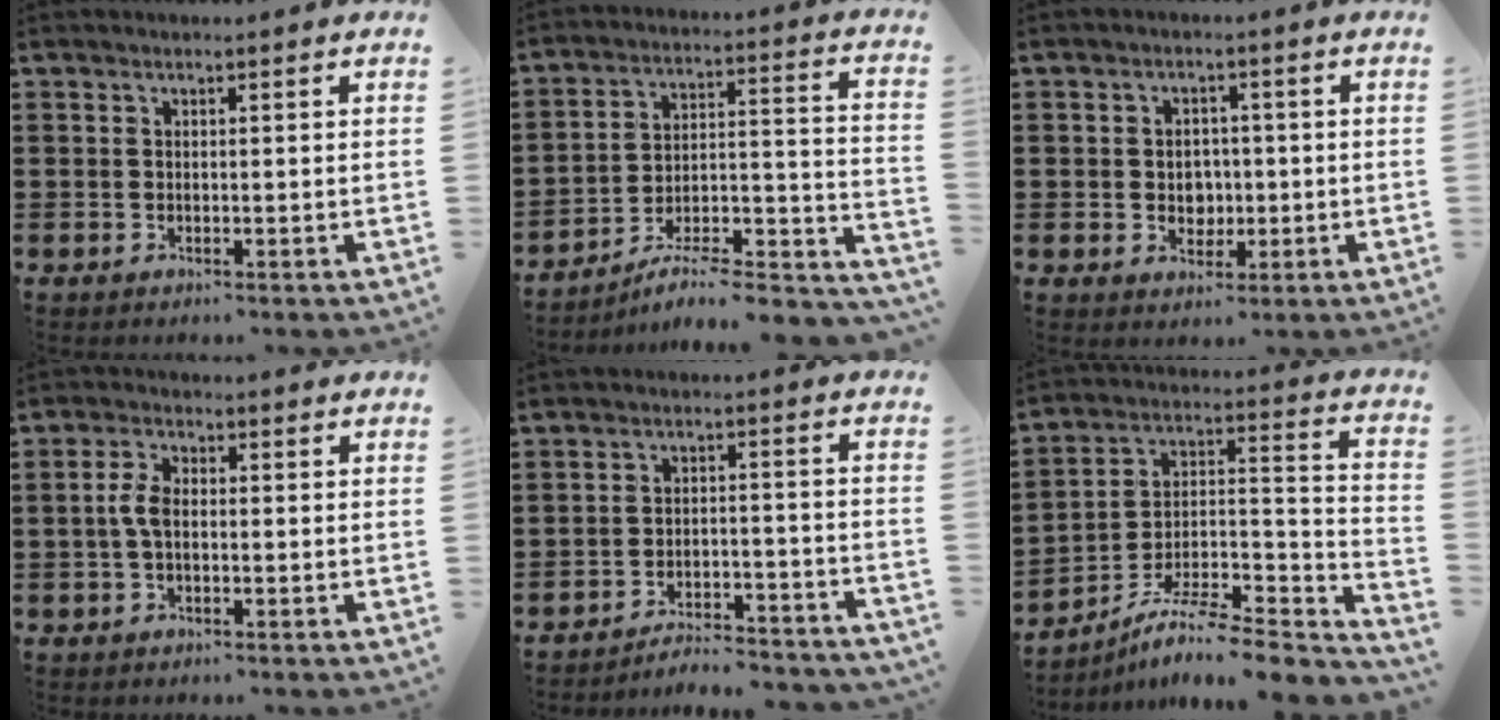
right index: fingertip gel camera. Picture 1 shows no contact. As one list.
[{"total": 5.9, "force": [-5.2, 0.5, 2.7], "torque": [-0.041, -0.011, -0.104]}, {"total": 3.4, "force": [-0.3, 3.1, 1.4], "torque": [-0.031, 0.001, -0.010]}, {"total": 3.7, "force": [-0.3, 1.9, 3.2], "torque": [-0.084, -0.002, -0.013]}, {"total": 5.0, "force": [-4.9, 0.2, 1.1], "torque": [-0.022, 0.002, -0.099]}, {"total": 8.0, "force": [-6.3, 1.7, 4.6], "torque": [-0.073, 0.007, -0.121]}]